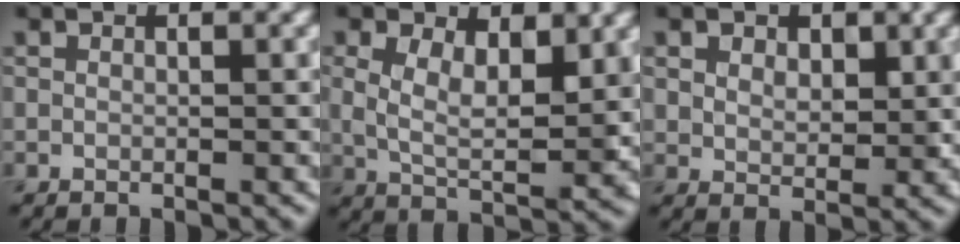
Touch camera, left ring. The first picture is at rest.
{"total": 6.0, "force": [1.9, 3.2, 4.7], "torque": [-0.091, -0.007, 0.035]}
{"total": 3.4, "force": [1.7, 2.3, 1.9], "torque": [-0.030, 0.002, 0.020]}